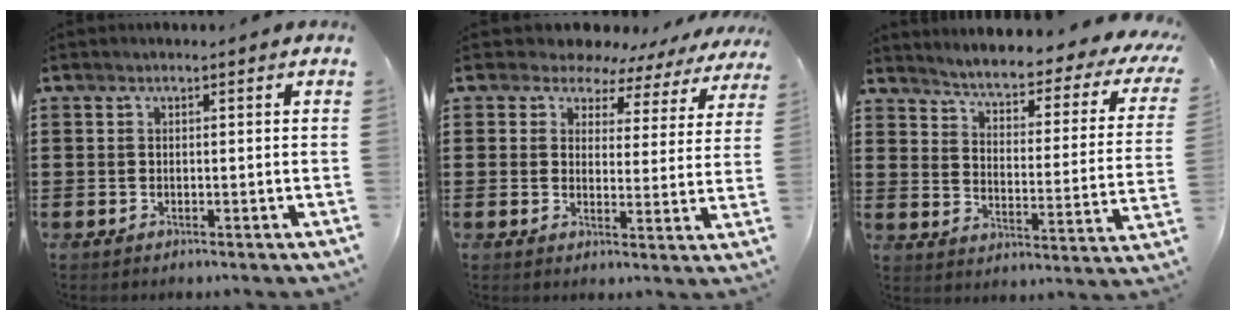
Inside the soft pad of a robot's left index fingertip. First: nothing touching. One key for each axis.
{"total": 4.9, "fx": 4.3, "fy": 2.2, "fz": 0.7, "tx": -0.042, "ty": -0.021, "tz": 0.071}
{"total": 3.2, "fx": 2.7, "fy": 0.0, "fz": 1.8, "tx": -0.052, "ty": -0.032, "tz": 0.033}